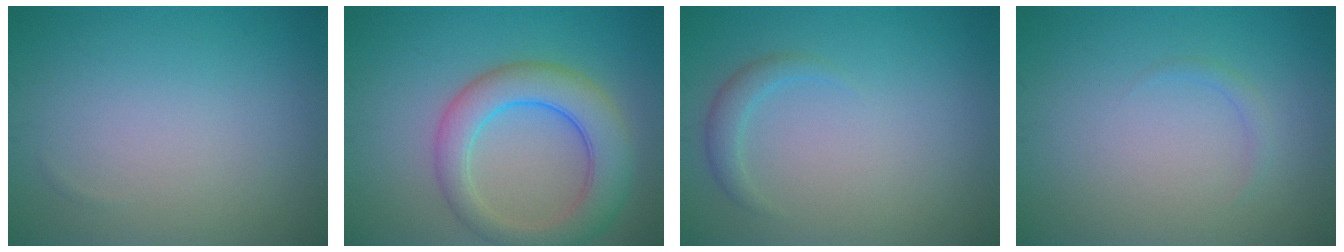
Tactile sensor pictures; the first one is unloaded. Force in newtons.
{"total": 6.3, "press": 6.2, "slide": 0.3}
{"total": 1.5, "press": 1.5, "slide": 0.1}
{"total": 0.8, "press": 0.8, "slide": 0.1}